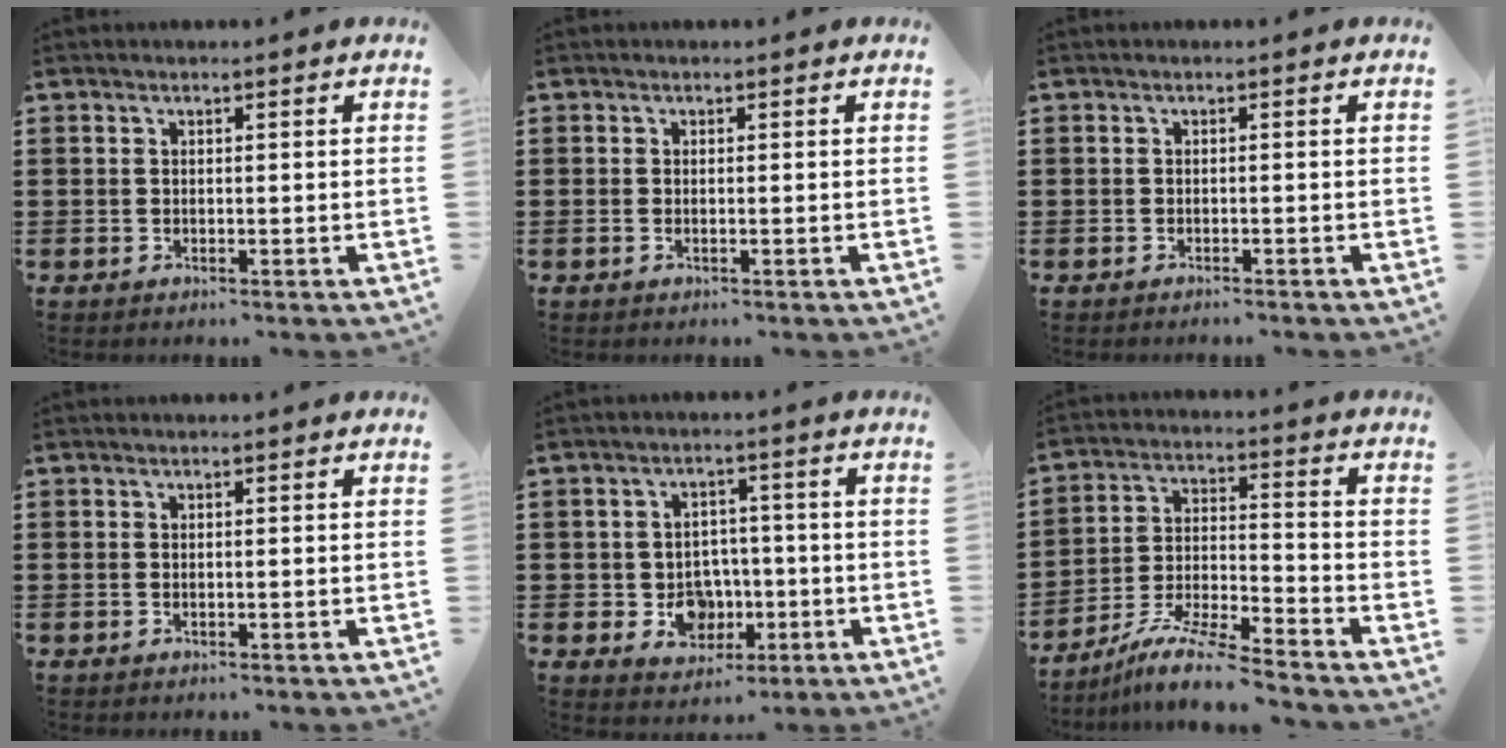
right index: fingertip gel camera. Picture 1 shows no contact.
{"total": 0.0}
{"total": 0.6, "force": [-0.6, -0.1, 0.1], "torque": [-0.004, -0.002, -0.011]}
{"total": 0.0}
{"total": 5.8, "force": [-1.3, 5.1, 2.3], "torque": [-0.037, 0.008, -0.023]}
{"total": 9.1, "force": [-8.1, 0.4, 4.2], "torque": [-0.082, 0.006, -0.158]}